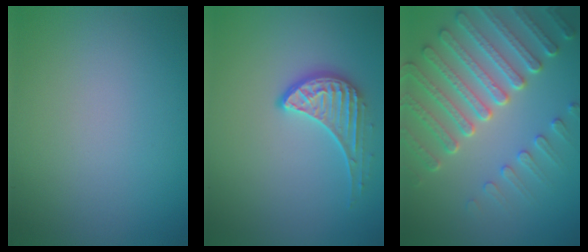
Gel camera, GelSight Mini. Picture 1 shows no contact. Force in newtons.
{"total": 2.7, "press": 2.2, "slide": 1.6}
{"total": 7.5, "press": 5.5, "slide": 5.0}